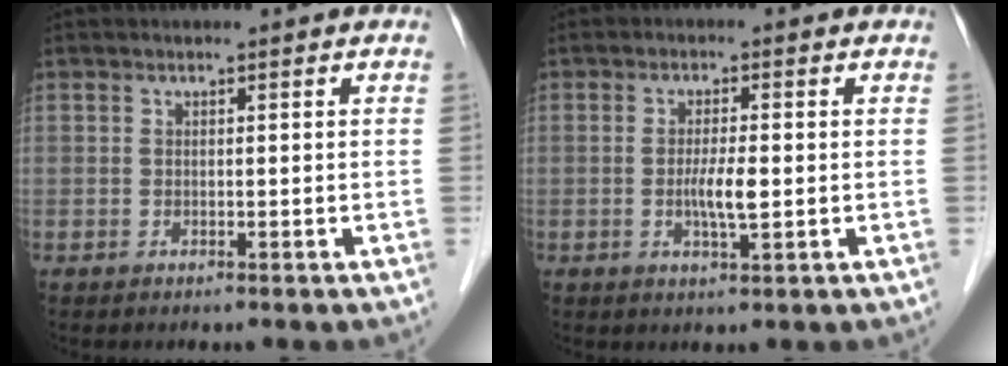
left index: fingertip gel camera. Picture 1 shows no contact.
{"total": 3.9, "force": [-0.4, 0.3, 3.9], "torque": [-0.074, -0.006, -0.007]}